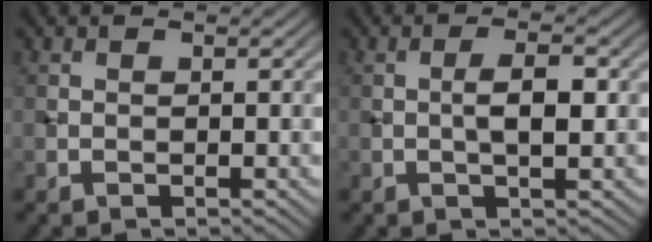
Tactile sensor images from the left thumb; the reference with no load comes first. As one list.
[{"total": 3.2, "force": [-0.1, 0.9, 3.0], "torque": [-0.055, 0.004, -0.002]}]